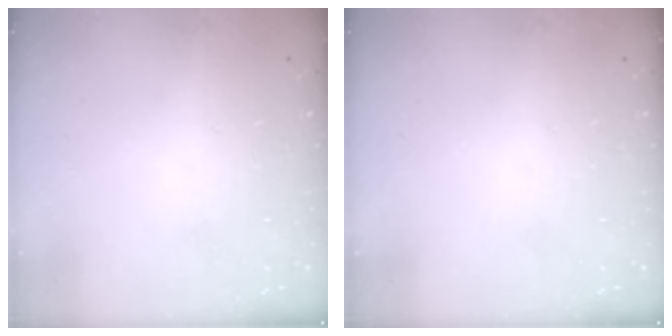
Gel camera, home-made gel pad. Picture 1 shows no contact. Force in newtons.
{"total": 0.0}